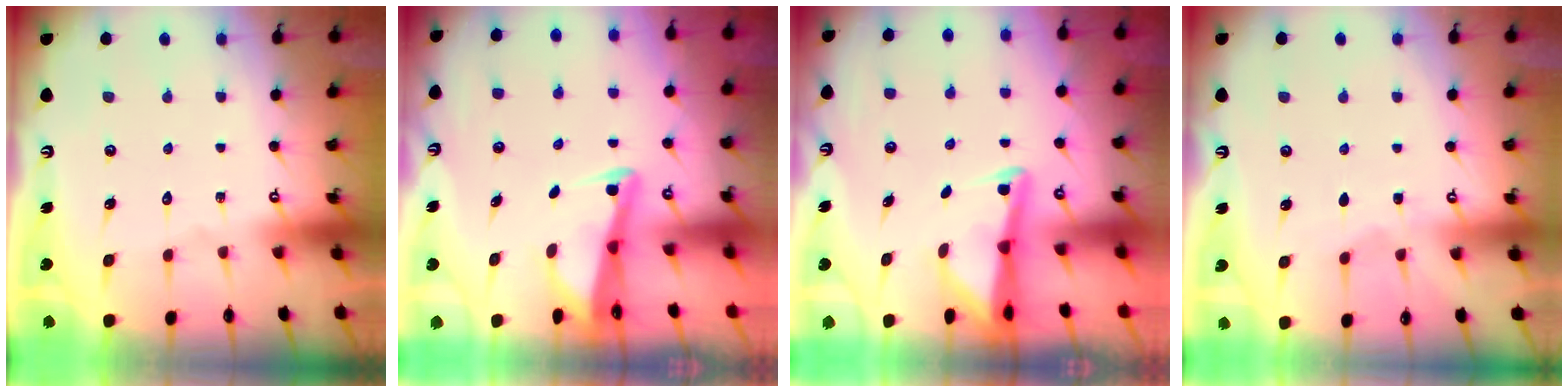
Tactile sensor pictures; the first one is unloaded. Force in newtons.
{"total": 2.6, "press": 2.6, "slide": 0.2}
{"total": 2.9, "press": 2.9, "slide": 0.3}
{"total": 2.9, "press": 2.9, "slide": 0.3}